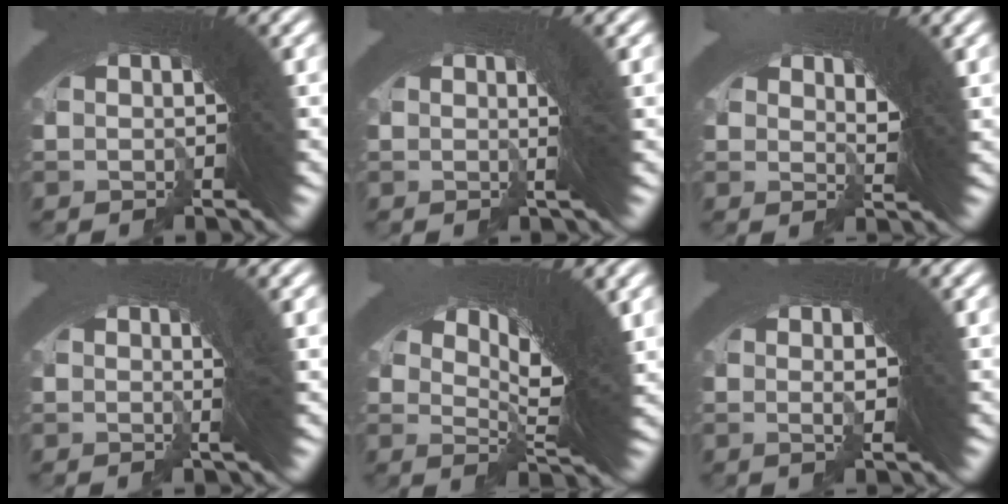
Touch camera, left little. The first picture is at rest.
{"total": 1.7, "force": [0.2, 0.4, 1.6], "torque": [-0.026, 0.009, -0.004]}
{"total": 1.6, "force": [-0.9, 1.1, 0.9], "torque": [-0.031, -0.032, -0.005]}
{"total": 1.2, "force": [0.0, 0.3, 1.2], "torque": [-0.021, 0.005, -0.005]}
{"total": 6.7, "force": [0.5, 2.7, 6.1], "torque": [-0.098, -0.020, 0.012]}
{"total": 3.4, "force": [0.4, 2.0, 2.7], "torque": [-0.042, 0.004, -0.001]}